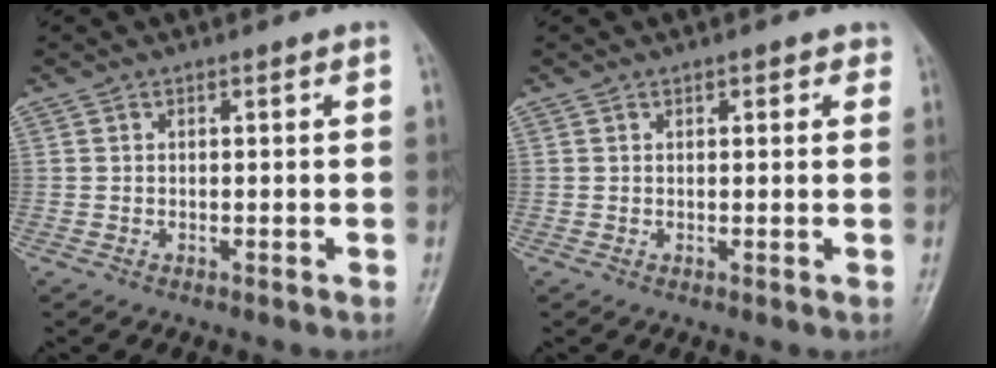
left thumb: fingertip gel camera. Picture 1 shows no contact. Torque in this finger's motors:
{"motor_torque": [-0.07, -0.01, 0.13, 0.12, 0.03]}